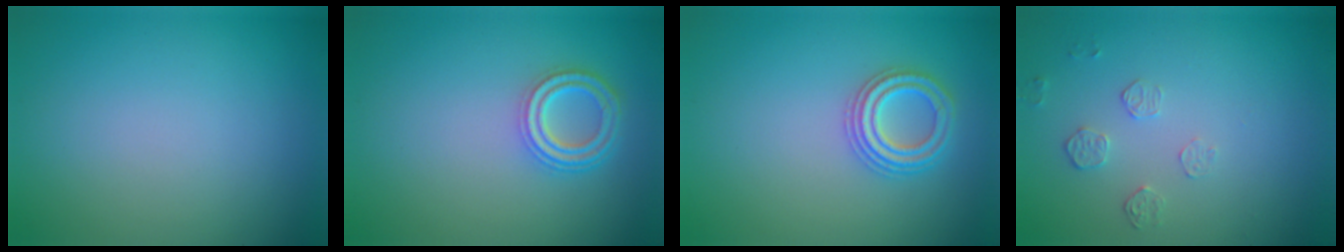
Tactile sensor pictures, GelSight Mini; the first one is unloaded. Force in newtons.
{"total": 3.6, "press": 2.9, "slide": 2.2}
{"total": 2.9, "press": 2.9, "slide": 0.5}
{"total": 1.5, "press": 0.8, "slide": 1.3}